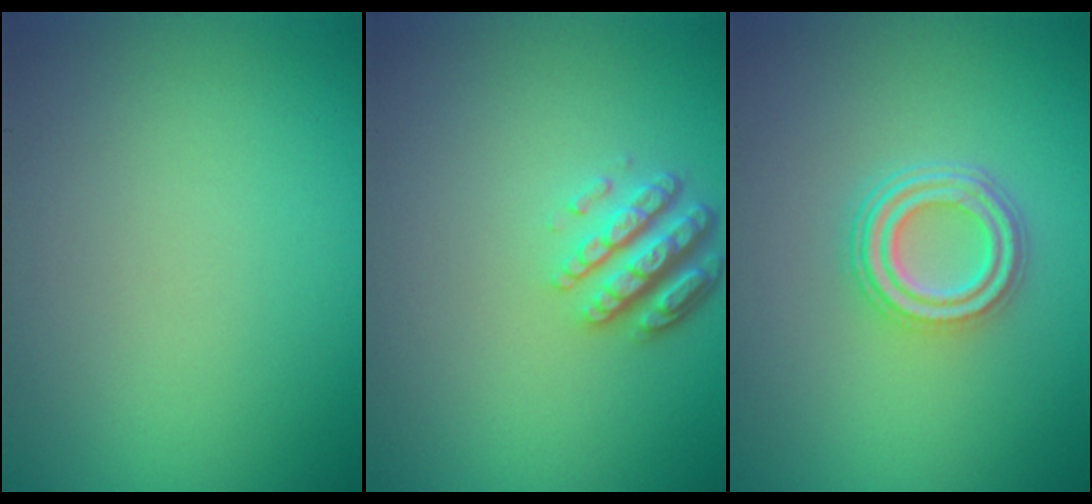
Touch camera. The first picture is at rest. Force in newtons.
{"total": 4.1, "press": 3.1, "slide": 2.7}
{"total": 4.0, "press": 3.1, "slide": 2.5}